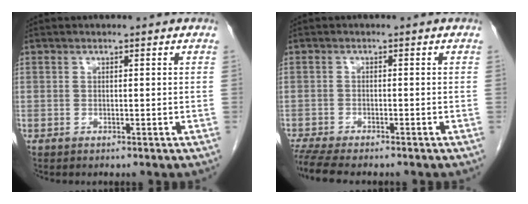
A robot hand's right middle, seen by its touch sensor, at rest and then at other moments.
{"total": 7.1, "force": [-6.1, 1.1, 3.4], "torque": [-0.056, -0.009, -0.099]}